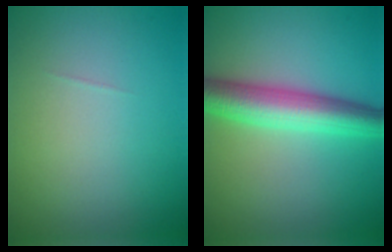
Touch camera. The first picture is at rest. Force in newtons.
{"total": 6.3, "press": 6.3, "slide": 0.0}